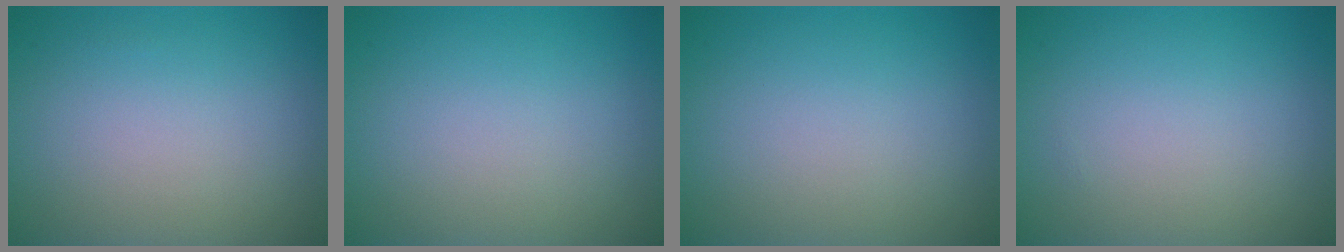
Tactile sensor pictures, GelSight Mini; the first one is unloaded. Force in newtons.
{"total": 0.0}
{"total": 0.0}
{"total": 0.0}